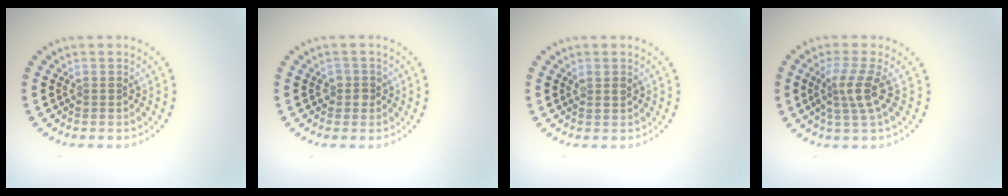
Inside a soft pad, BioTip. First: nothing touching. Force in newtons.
{"total": 1.3, "press": 1.1, "slide": 0.6}
{"total": 0.9, "press": 0.8, "slide": 0.5}
{"total": 2.8, "press": 2.1, "slide": 1.9}